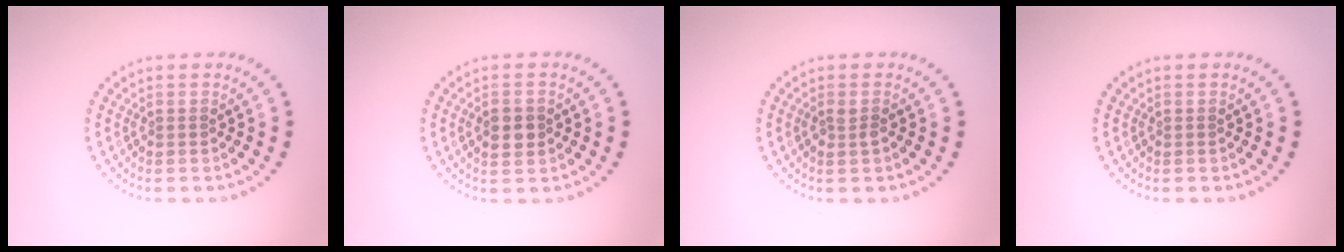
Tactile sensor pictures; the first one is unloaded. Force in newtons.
{"total": 2.7, "press": 2.7, "slide": 0.0}
{"total": 0.9, "press": 0.8, "slide": 0.4}
{"total": 0.0}